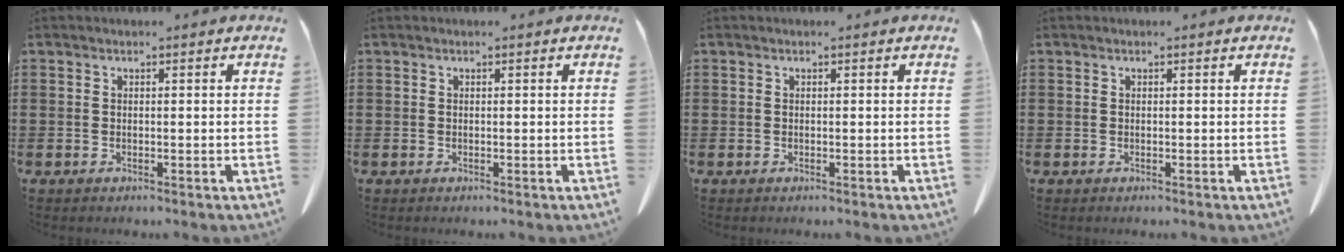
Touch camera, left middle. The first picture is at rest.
{"total": 0.0}
{"total": 0.0}
{"total": 0.0}